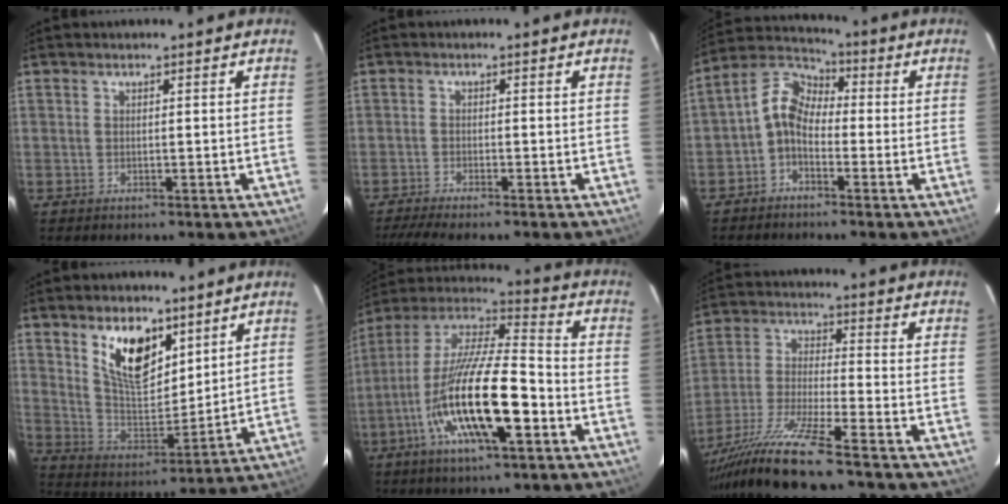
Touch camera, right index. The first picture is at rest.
{"total": 6.0, "force": [-5.1, -0.1, 3.0], "torque": [-0.074, -0.016, -0.089]}
{"total": 6.8, "force": [-2.0, 4.7, 4.6], "torque": [-0.097, 0.025, -0.052]}
{"total": 12.6, "force": [7.2, 6.3, 8.2], "torque": [-0.145, 0.001, 0.143]}
{"total": 21.3, "force": [-7.9, 5.5, 19.0], "torque": [-0.356, -0.029, -0.151]}
{"total": 16.3, "force": [-13.2, -0.1, 9.6], "torque": [-0.202, -0.036, -0.244]}